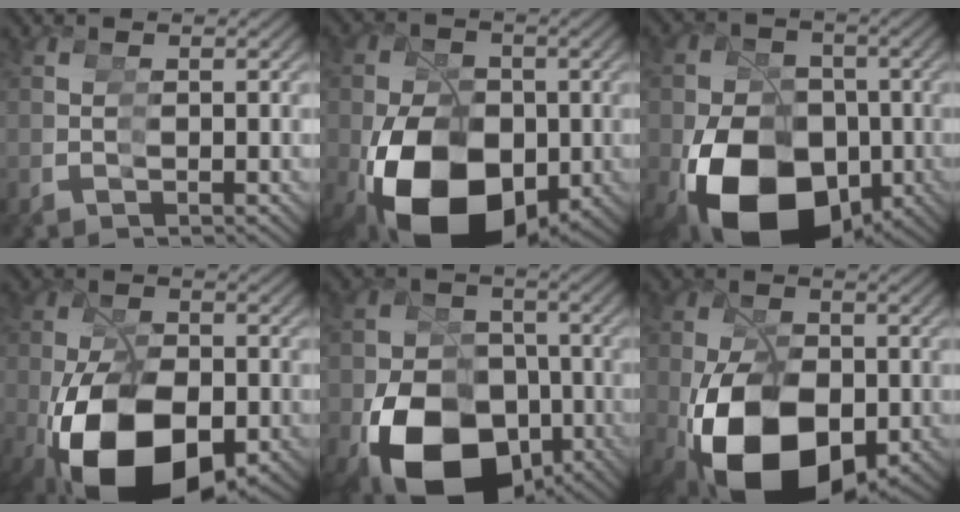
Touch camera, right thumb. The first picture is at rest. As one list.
[{"total": 13.9, "force": [-3.3, 9.2, 9.9], "torque": [-0.176, -0.036, -0.030]}, {"total": 15.9, "force": [-4.3, 10.8, 10.9], "torque": [-0.193, -0.046, -0.041]}, {"total": 11.2, "force": [-3.5, 6.4, 8.4], "torque": [-0.162, -0.025, -0.037]}, {"total": 13.7, "force": [-4.4, 9.5, 8.8], "torque": [-0.146, -0.045, -0.043]}, {"total": 12.7, "force": [-3.4, 7.9, 9.3], "torque": [-0.183, -0.039, -0.031]}]